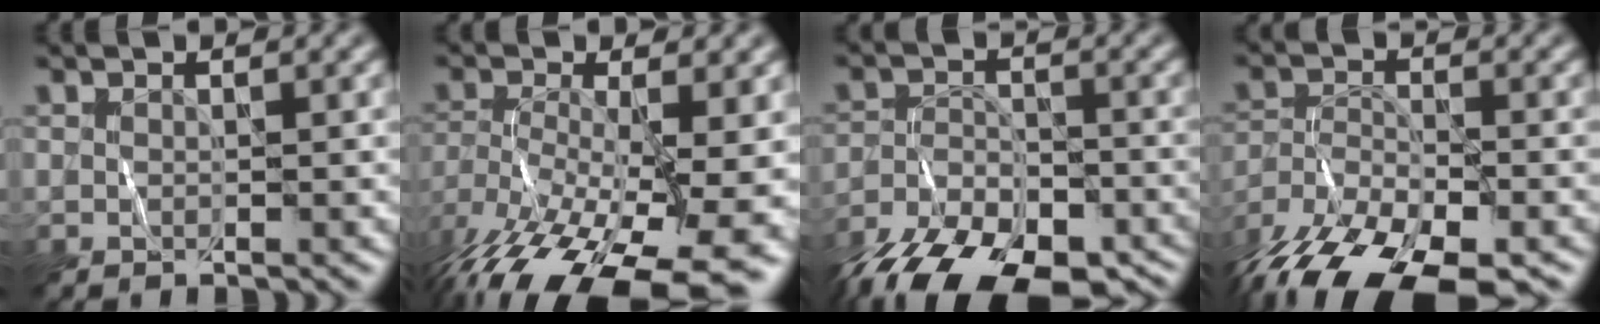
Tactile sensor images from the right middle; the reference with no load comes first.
{"total": 15.8, "force": [-8.7, 6.0, 11.7], "torque": [-0.233, -0.031, -0.126]}
{"total": 12.5, "force": [-9.7, 5.3, 5.9], "torque": [-0.108, -0.033, -0.145]}
{"total": 13.6, "force": [-11.0, 4.8, 6.6], "torque": [-0.125, -0.044, -0.166]}